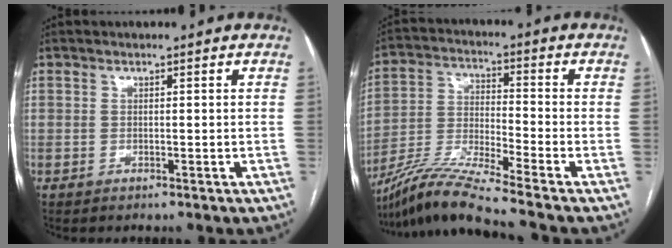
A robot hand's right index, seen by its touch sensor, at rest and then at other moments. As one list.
[{"total": 11.2, "force": [-9.7, -1.8, 5.3], "torque": [-0.111, -0.016, -0.184]}]